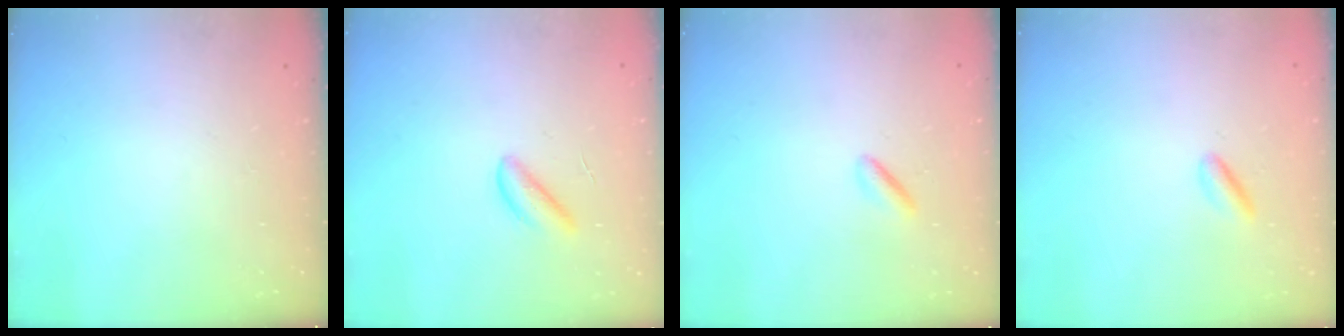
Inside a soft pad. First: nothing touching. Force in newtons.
{"total": 2.8, "press": 2.7, "slide": 0.3}
{"total": 1.6, "press": 1.5, "slide": 0.6}
{"total": 2.2, "press": 2.2, "slide": 0.3}